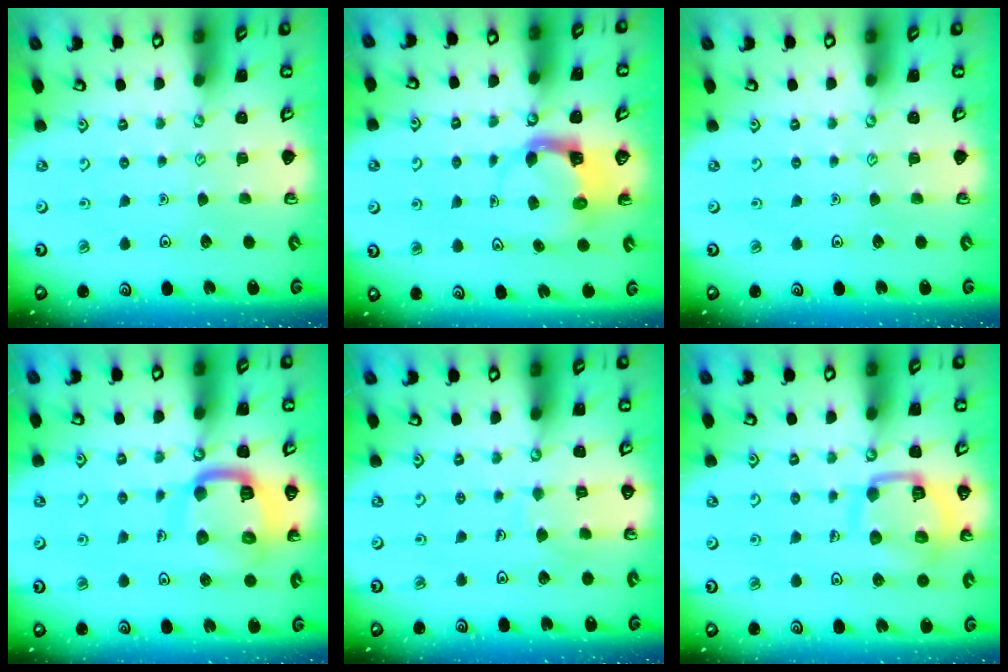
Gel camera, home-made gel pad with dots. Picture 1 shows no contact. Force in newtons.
{"total": 3.9, "press": 3.9, "slide": 0.3}
{"total": 0.0}
{"total": 15.3, "press": 15.2, "slide": 1.6}
{"total": 5.8, "press": 5.8, "slide": 0.4}
{"total": 12.4, "press": 12.3, "slide": 1.2}